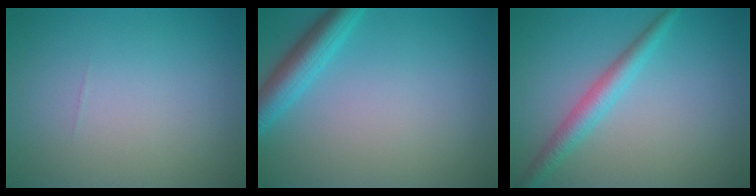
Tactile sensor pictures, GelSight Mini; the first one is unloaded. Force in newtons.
{"total": 3.6, "press": 3.6, "slide": 0.1}
{"total": 2.8, "press": 2.8, "slide": 0.1}